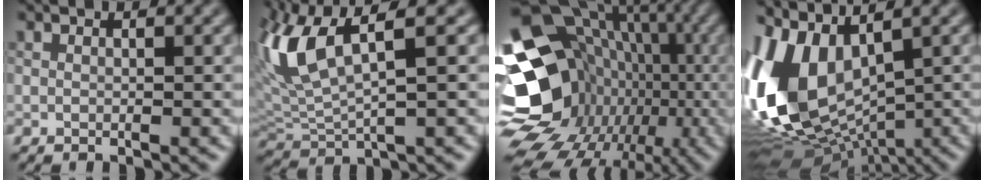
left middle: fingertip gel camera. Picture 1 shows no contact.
{"total": 7.3, "force": [1.9, 2.3, 6.7], "torque": [-0.162, 0.013, 0.043]}
{"total": 19.0, "force": [-4.7, 16.1, 9.1], "torque": [-0.147, 0.012, -0.072]}
{"total": 14.0, "force": [0.1, 8.2, 11.3], "torque": [-0.266, 0.001, 0.012]}